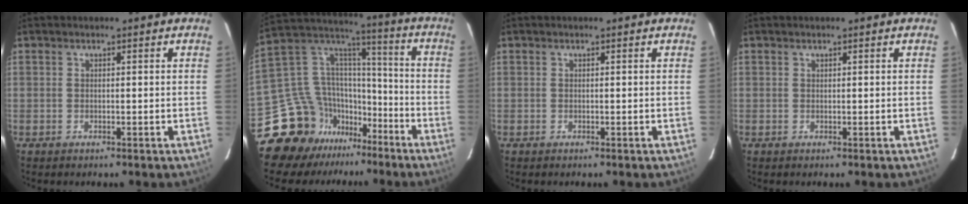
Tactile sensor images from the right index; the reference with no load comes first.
{"total": 17.5, "force": [-13.1, 10.8, 4.3], "torque": [-0.103, 0.064, -0.219]}
{"total": 0.0}
{"total": 0.0}